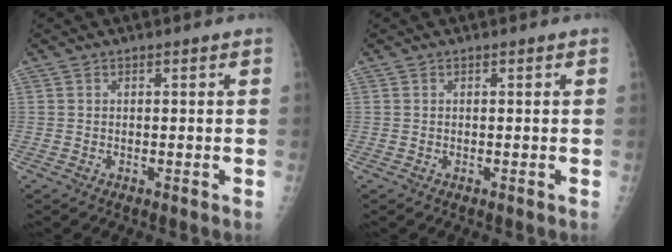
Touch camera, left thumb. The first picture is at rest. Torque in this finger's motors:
{"motor_torque": [-0.07, -0.03, -0.03, -0.01, 0.00]}